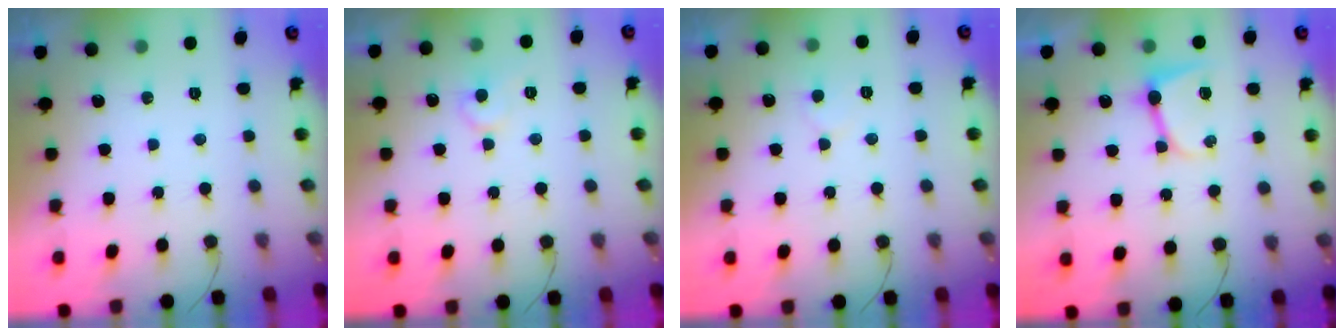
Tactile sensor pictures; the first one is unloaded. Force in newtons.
{"total": 7.0, "press": 7.0, "slide": 0.7}
{"total": 3.4, "press": 3.4, "slide": 0.3}
{"total": 7.2, "press": 7.1, "slide": 0.7}